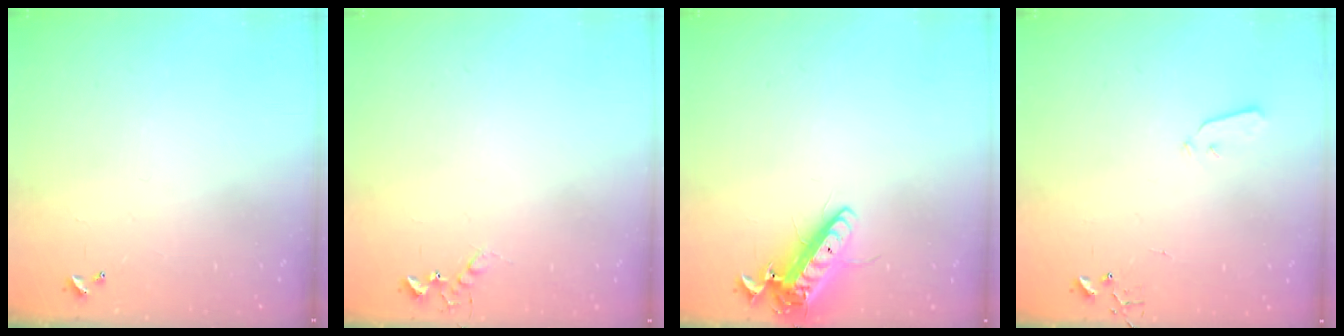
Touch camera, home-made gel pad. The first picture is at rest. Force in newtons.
{"total": 5.2, "press": 5.1, "slide": 0.9}
{"total": 14.0, "press": 13.7, "slide": 2.8}
{"total": 3.7, "press": 3.7, "slide": 0.1}